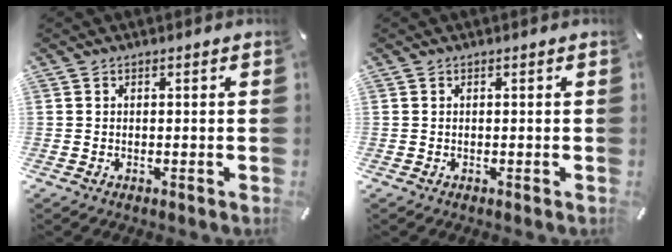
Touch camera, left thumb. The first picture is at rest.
{"total": 0.0}